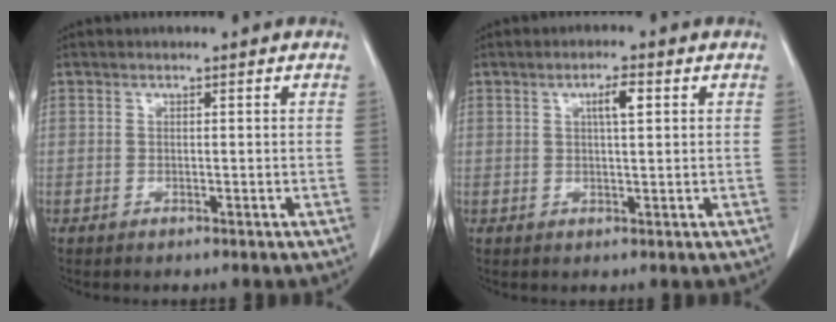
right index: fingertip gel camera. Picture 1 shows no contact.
{"total": 3.3, "force": [1.2, 0.5, 3.0], "torque": [-0.052, 0.002, 0.018]}